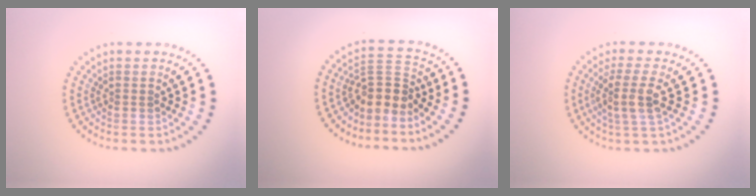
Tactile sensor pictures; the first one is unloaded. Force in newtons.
{"total": 3.2, "press": 2.4, "slide": 2.1}
{"total": 3.1, "press": 2.4, "slide": 2.0}